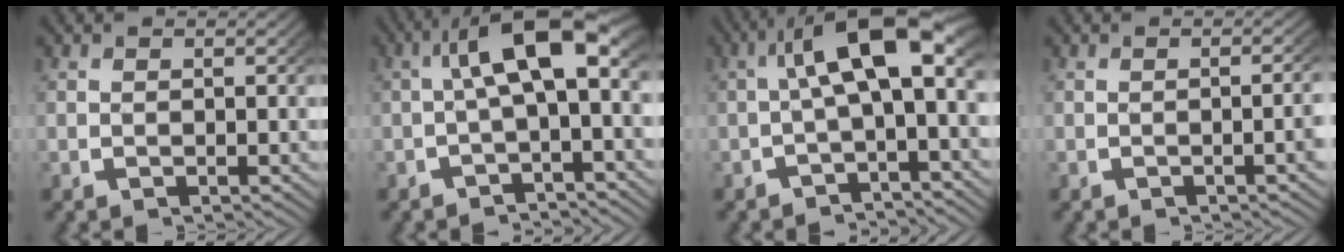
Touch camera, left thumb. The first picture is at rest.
{"total": 7.3, "force": [0.7, 3.2, 6.5], "torque": [-0.107, 0.013, 0.007]}
{"total": 8.1, "force": [0.6, 3.6, 7.3], "torque": [-0.115, 0.011, 0.006]}
{"total": 1.9, "force": [-0.7, 0.1, 1.8], "torque": [-0.020, 0.008, -0.012]}